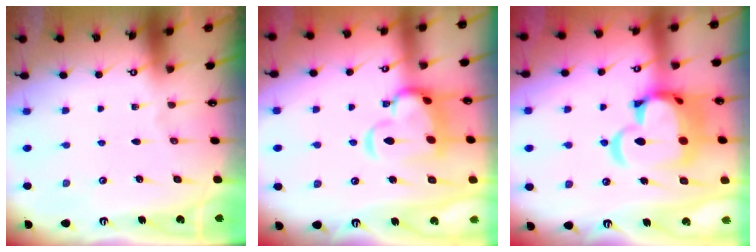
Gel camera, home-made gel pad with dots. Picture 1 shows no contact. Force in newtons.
{"total": 9.7, "press": 9.5, "slide": 1.8}
{"total": 13.8, "press": 13.7, "slide": 2.0}